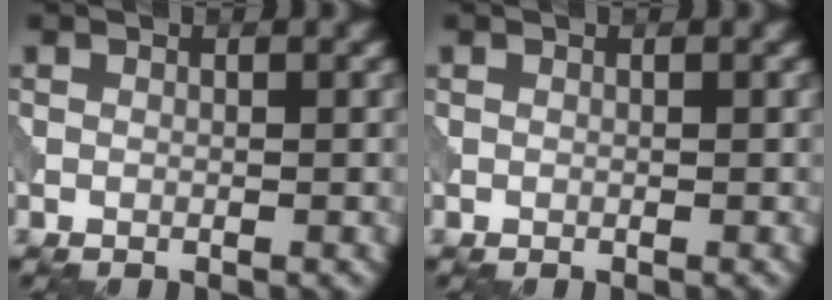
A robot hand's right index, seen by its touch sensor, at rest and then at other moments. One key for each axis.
{"total": 0.0}